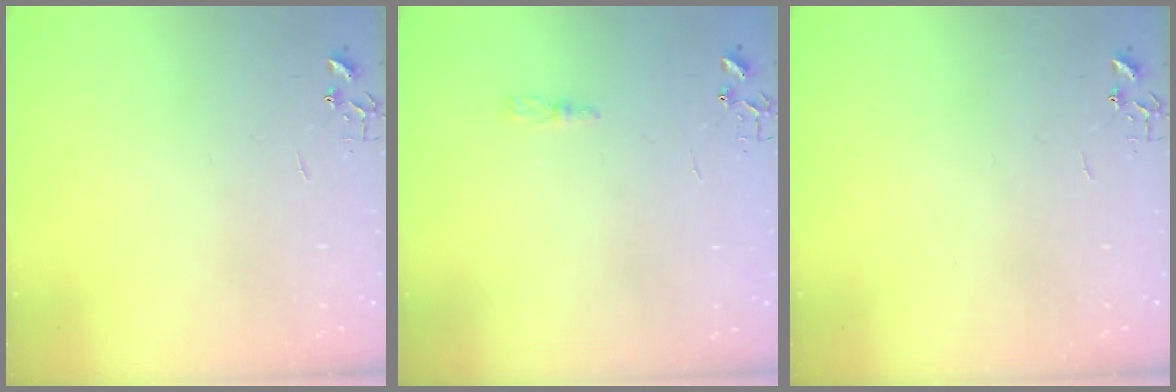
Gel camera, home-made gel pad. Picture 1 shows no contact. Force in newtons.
{"total": 3.5, "press": 3.5, "slide": 0.5}
{"total": 0.0}